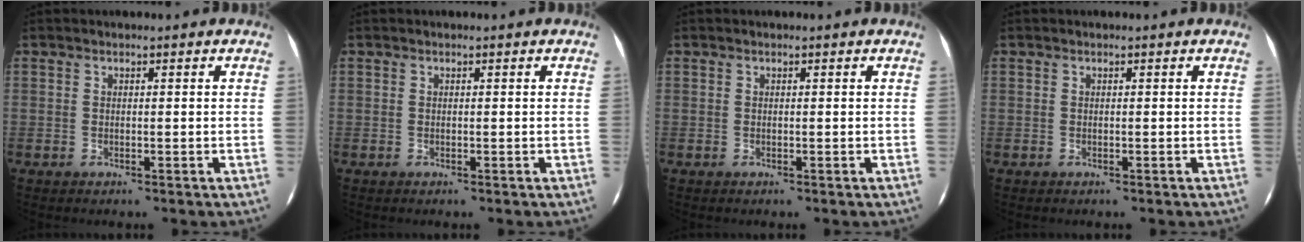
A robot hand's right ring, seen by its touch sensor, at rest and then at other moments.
{"total": 0.0}
{"total": 0.0}
{"total": 0.0}